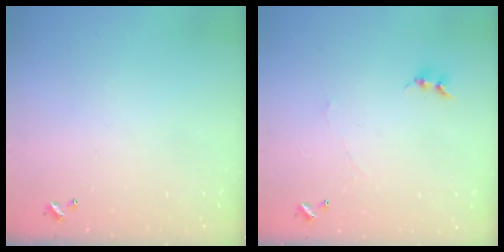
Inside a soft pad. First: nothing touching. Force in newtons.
{"total": 0.6, "press": 0.3, "slide": 0.5}